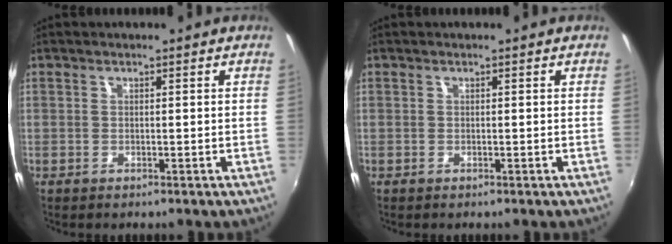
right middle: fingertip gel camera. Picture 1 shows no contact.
{"total": 0.0}